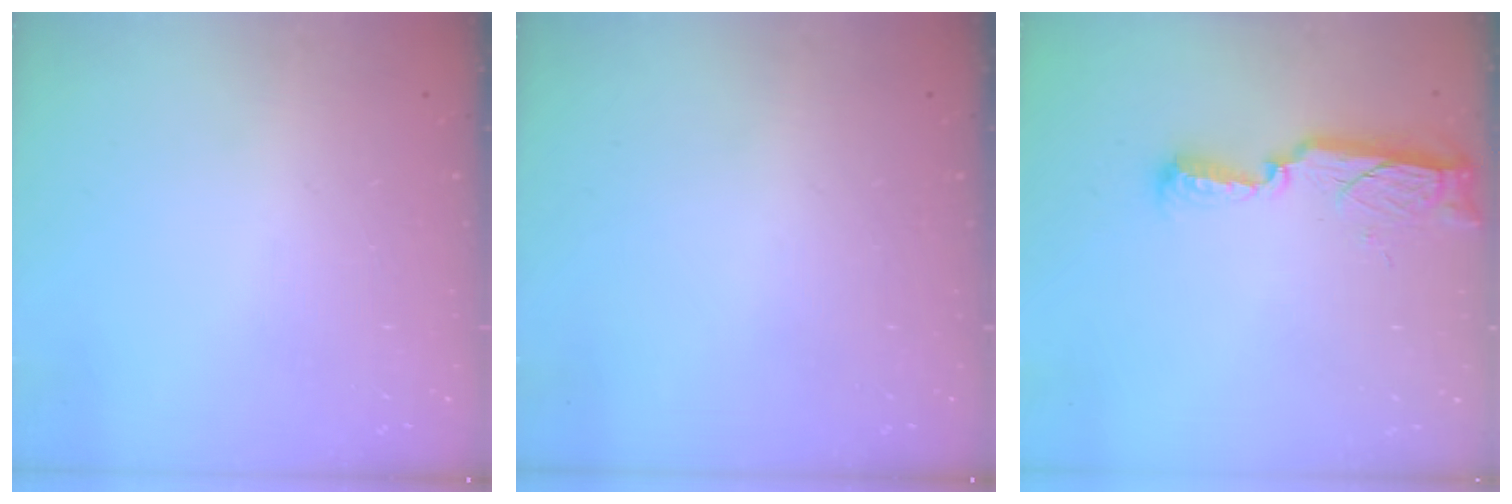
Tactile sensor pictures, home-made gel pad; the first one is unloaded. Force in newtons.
{"total": 0.0}
{"total": 11.7, "press": 10.4, "slide": 5.3}